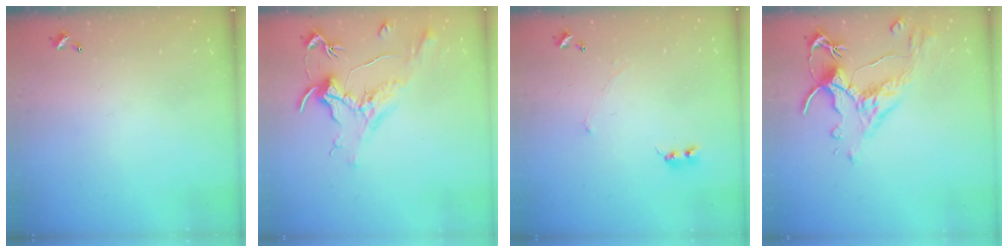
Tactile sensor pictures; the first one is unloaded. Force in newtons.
{"total": 1.6, "press": 1.4, "slide": 0.7}
{"total": 0.0}
{"total": 3.1, "press": 2.9, "slide": 1.3}